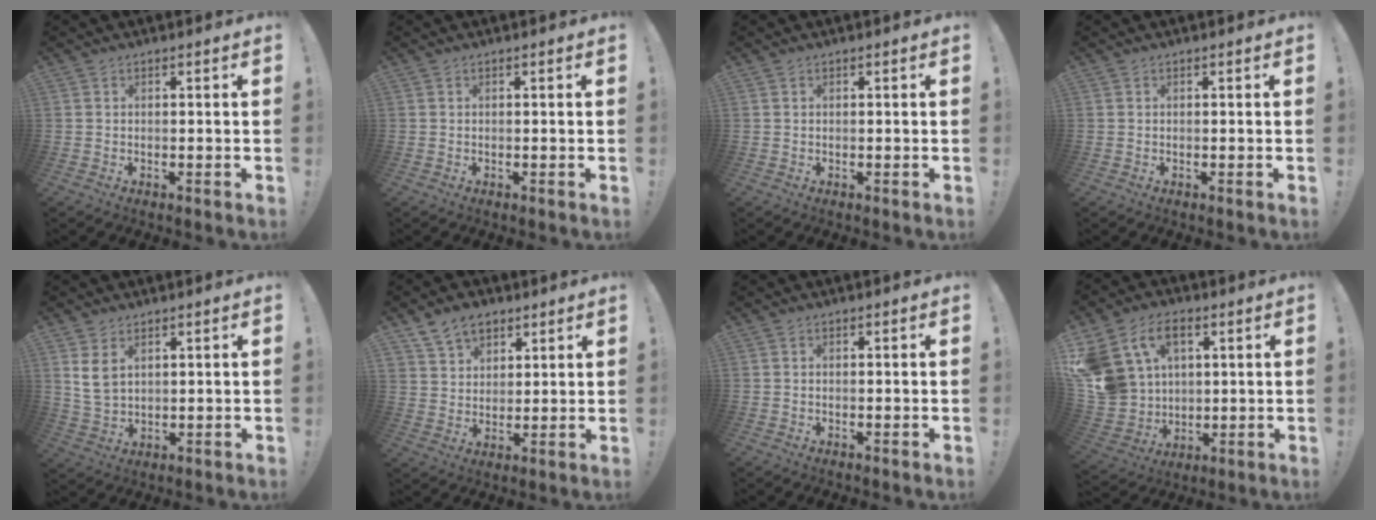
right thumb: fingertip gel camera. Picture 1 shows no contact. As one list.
[{"total": 0.0}, {"total": 0.0}, {"total": 0.0}, {"total": 6.0, "force": [2.9, 3.6, 3.8], "torque": [-0.069, -0.014, 0.057]}, {"total": 9.0, "force": [6.0, 6.1, 3.0], "torque": [-0.050, -0.031, 0.117]}, {"total": 0.0}, {"total": 17.0, "force": [7.3, 12.3, 9.2], "torque": [-0.198, -0.027, 0.145]}]